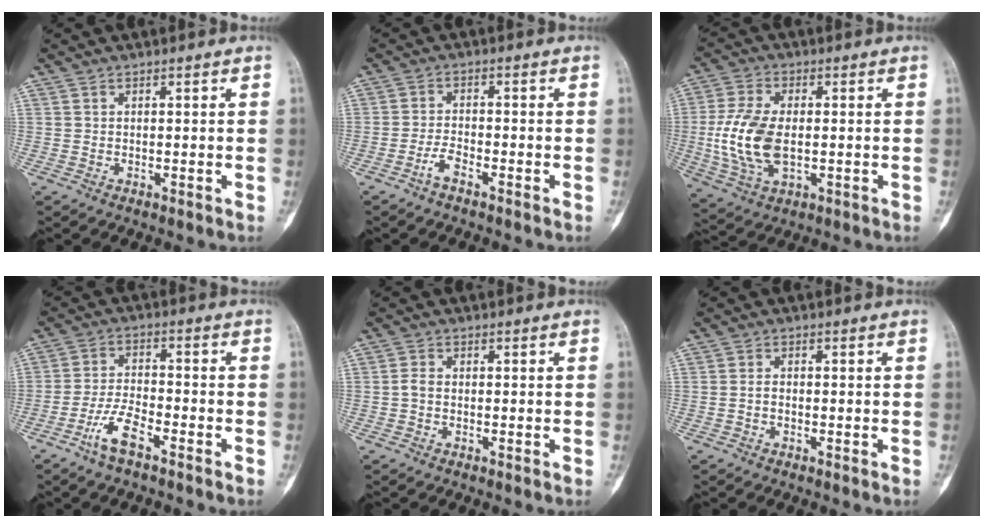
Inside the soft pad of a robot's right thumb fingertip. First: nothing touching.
{"total": 3.0, "force": [-2.1, 0.8, 1.9], "torque": [-0.042, 0.015, -0.046]}
{"total": 12.5, "force": [-0.8, 6.9, 10.4], "torque": [-0.223, -0.003, -0.012]}
{"total": 6.6, "force": [-4.2, 2.0, 4.7], "torque": [-0.099, 0.023, -0.083]}
{"total": 1.5, "force": [-0.4, 1.0, 1.1], "torque": [-0.021, 0.002, -0.011]}
{"total": 1.3, "force": [-0.5, 0.8, 0.9], "torque": [-0.016, 0.005, -0.012]}